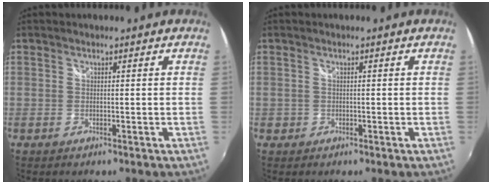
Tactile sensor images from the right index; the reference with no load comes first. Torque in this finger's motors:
{"motor_torque": [0.16, -0.14, -0.01, 0.01]}